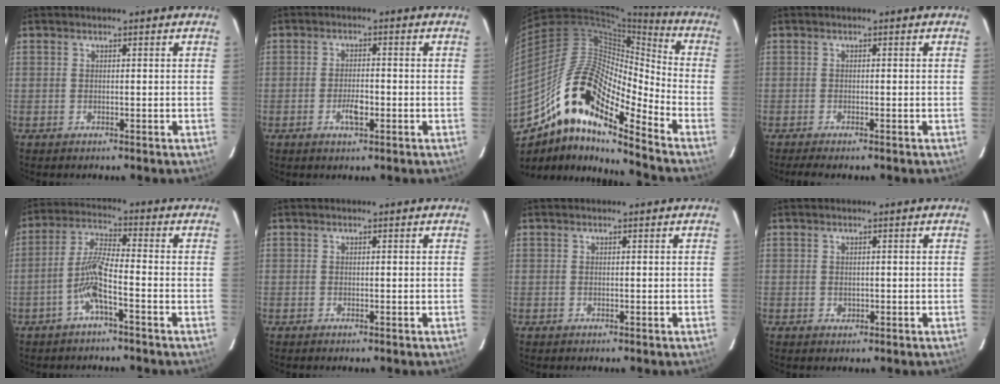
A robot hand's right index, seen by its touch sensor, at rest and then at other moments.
{"total": 3.1, "force": [-1.2, 0.9, 2.8], "torque": [-0.053, 0.002, -0.020]}
{"total": 19.4, "force": [-11.3, 5.0, 14.9], "torque": [-0.288, 0.025, -0.197]}
{"total": 3.3, "force": [-2.8, 0.3, 1.9], "torque": [-0.028, -0.008, -0.040]}
{"total": 6.6, "force": [-2.8, 0.5, 6.0], "torque": [-0.125, 0.014, -0.058]}
{"total": 0.0}
{"total": 0.0}
{"total": 0.8, "force": [-0.1, 0.7, 0.4], "torque": [-0.006, 0.001, 0.000]}